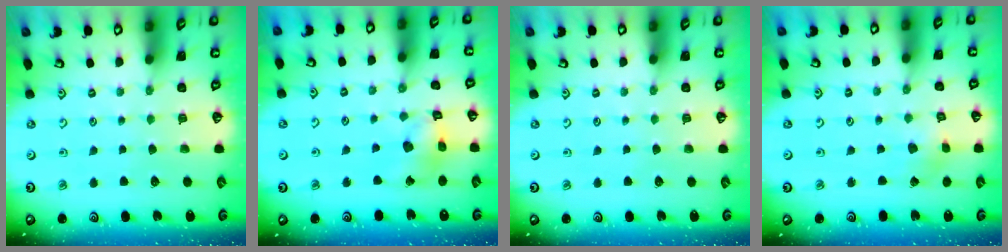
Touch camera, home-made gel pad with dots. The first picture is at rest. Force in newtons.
{"total": 10.8, "press": 10.7, "slide": 1.3}
{"total": 0.0}
{"total": 2.2, "press": 2.2, "slide": 0.2}